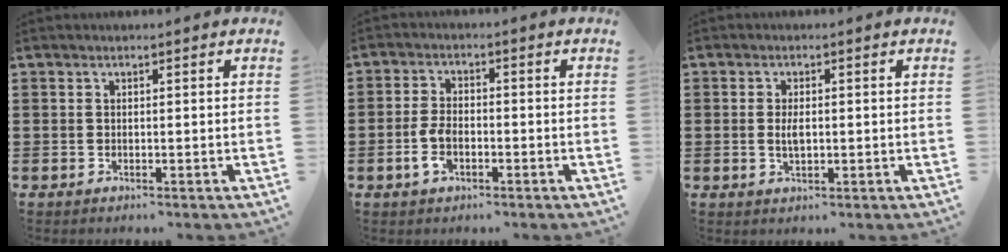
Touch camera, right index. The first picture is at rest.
{"total": 4.3, "force": [-1.5, 2.3, 3.4], "torque": [-0.081, -0.003, -0.031]}
{"total": 2.7, "force": [0.0, 1.2, 2.5], "torque": [-0.048, 0.002, -0.001]}